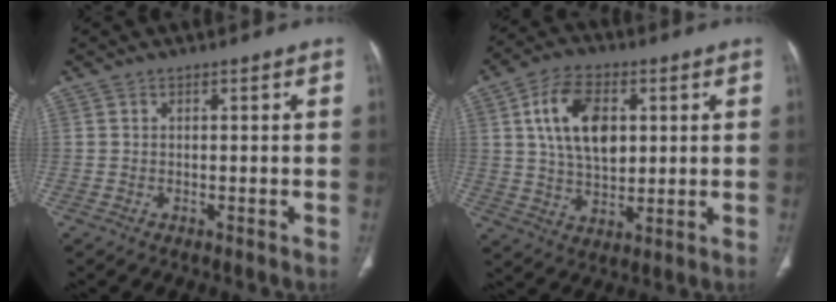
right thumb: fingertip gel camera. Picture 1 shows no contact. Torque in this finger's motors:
{"motor_torque": [1.56, 1.78, 0.62, -0.39, 0.38]}